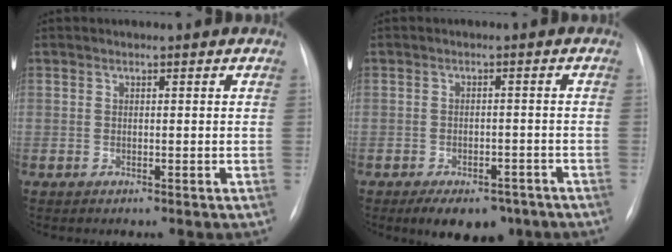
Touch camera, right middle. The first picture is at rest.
{"total": 8.8, "force": [-6.4, 4.5, 4.2], "torque": [-0.045, 0.010, -0.086]}